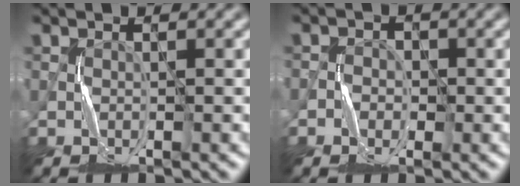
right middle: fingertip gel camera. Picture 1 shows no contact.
{"total": 1.7, "force": [-0.8, 1.4, 0.6], "torque": [0.005, 0.003, -0.021]}